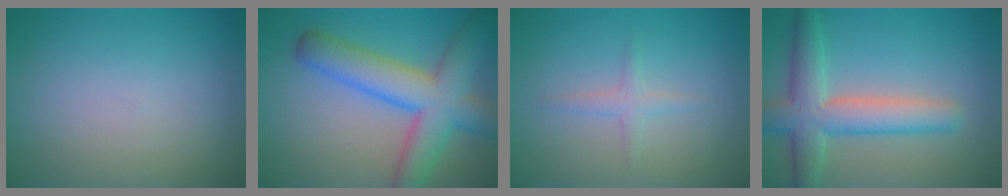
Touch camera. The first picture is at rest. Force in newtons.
{"total": 8.4, "press": 8.4, "slide": 0.4}
{"total": 1.3, "press": 1.3, "slide": 0.1}
{"total": 6.0, "press": 6.0, "slide": 0.1}